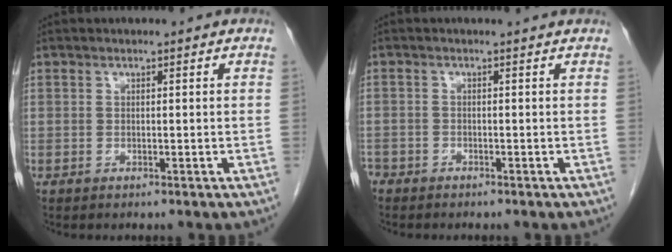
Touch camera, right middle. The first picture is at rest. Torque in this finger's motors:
{"motor_torque": [0.29, -1.07, -0.48, -0.21]}